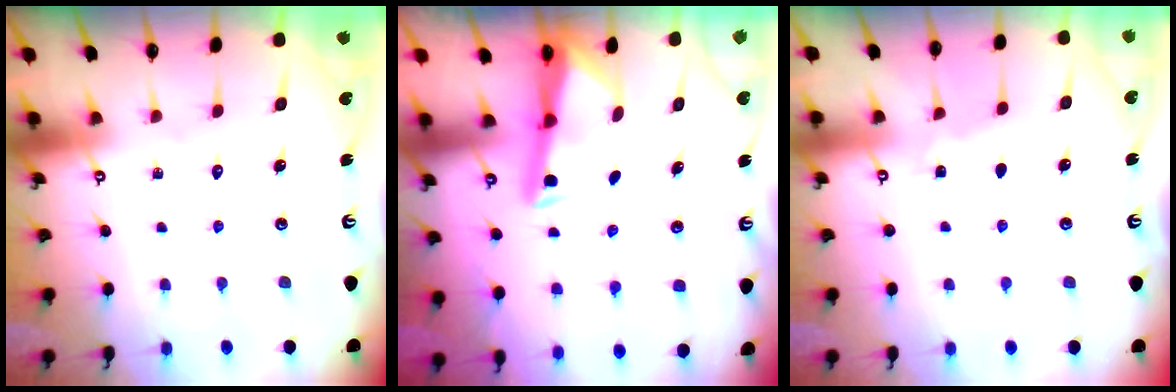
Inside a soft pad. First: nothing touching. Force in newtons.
{"total": 3.1, "press": 3.1, "slide": 0.4}
{"total": 2.9, "press": 2.9, "slide": 0.4}